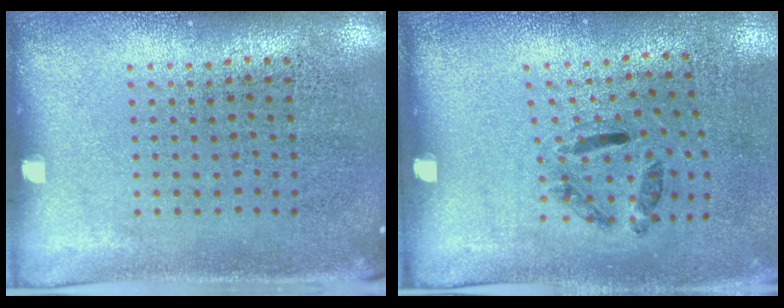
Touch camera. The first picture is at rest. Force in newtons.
{"total": 1.4, "press": 0.8, "slide": 1.2}